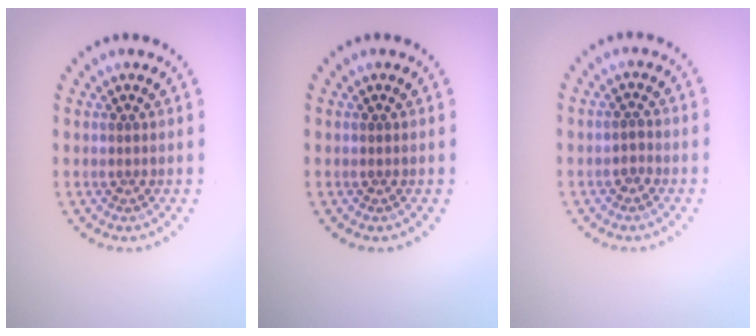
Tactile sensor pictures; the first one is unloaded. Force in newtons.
{"total": 0.0}
{"total": 0.5, "press": 0.5, "slide": 0.2}